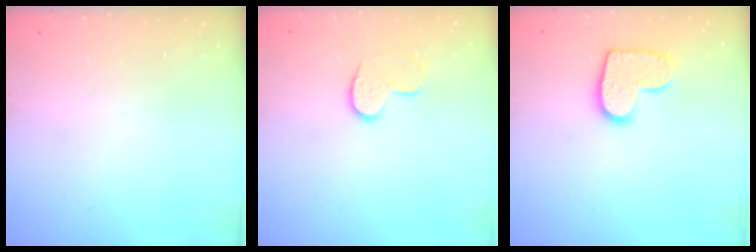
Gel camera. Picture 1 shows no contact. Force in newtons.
{"total": 8.3, "press": 8.3, "slide": 0.4}
{"total": 11.2, "press": 11.2, "slide": 0.6}